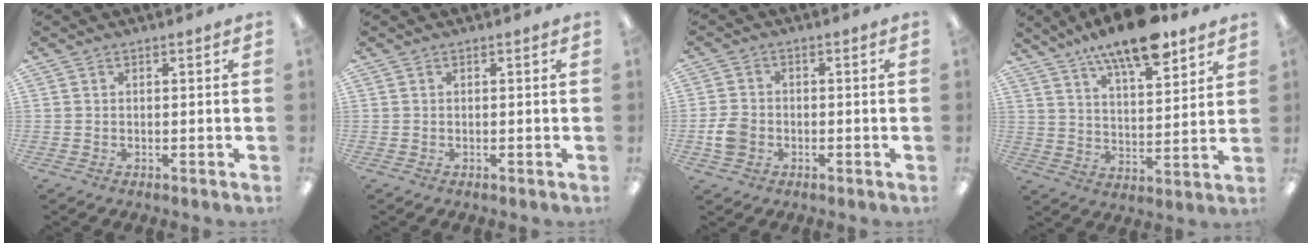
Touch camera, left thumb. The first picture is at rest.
{"total": 0.0}
{"total": 5.2, "force": [-1.5, 4.1, 2.8], "torque": [-0.059, 0.008, -0.027]}
{"total": 14.5, "force": [10.9, 4.6, 8.4], "torque": [-0.132, -0.058, 0.184]}